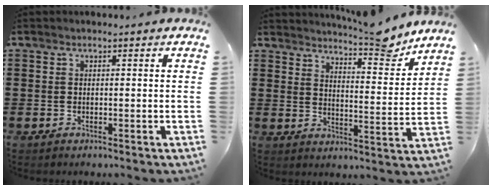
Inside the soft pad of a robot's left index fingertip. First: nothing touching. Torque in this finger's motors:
{"motor_torque": [0.26, -0.16, 0.47, 0.08]}